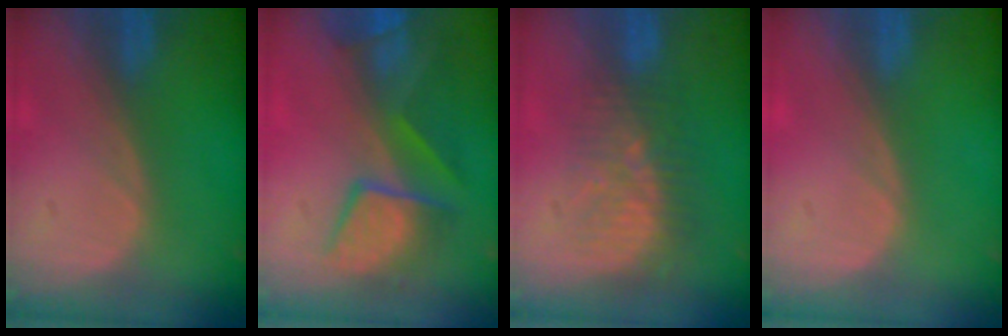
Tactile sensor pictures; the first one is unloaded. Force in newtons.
{"total": 10.0, "press": 8.6, "slide": 5.1}
{"total": 9.0, "press": 7.6, "slide": 4.9}
{"total": 0.0}